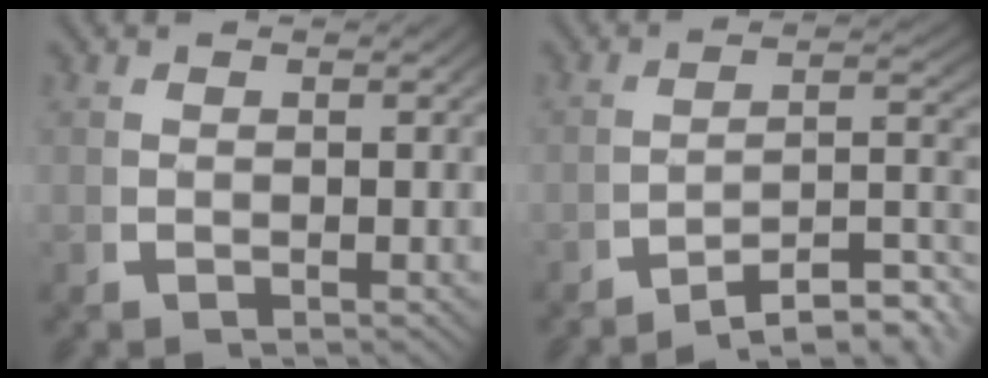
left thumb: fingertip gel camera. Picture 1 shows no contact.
{"total": 8.3, "force": [-5.4, 3.3, 5.3], "torque": [-0.077, -0.021, -0.074]}